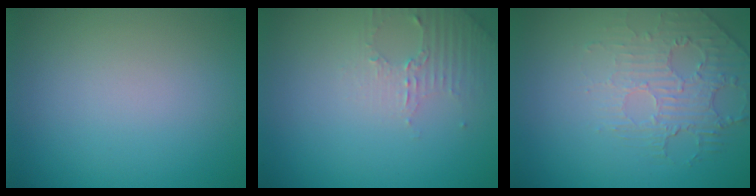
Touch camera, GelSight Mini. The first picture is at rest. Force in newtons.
{"total": 2.2, "press": 2.1, "slide": 0.6}
{"total": 2.3, "press": 1.5, "slide": 1.7}